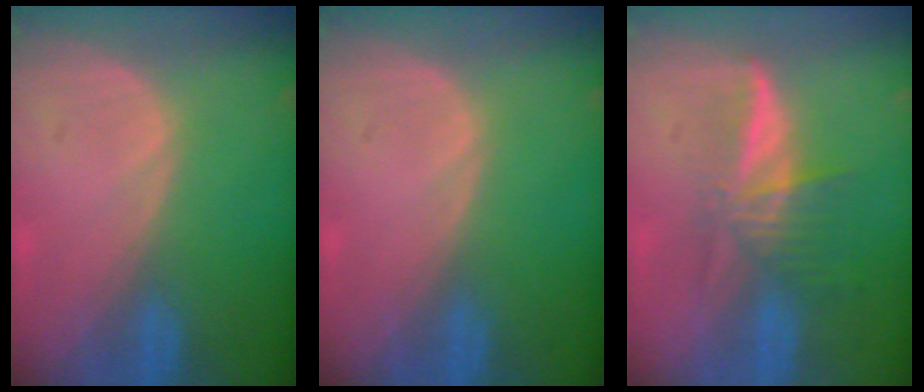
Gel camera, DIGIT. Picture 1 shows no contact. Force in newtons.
{"total": 0.0}
{"total": 5.9, "press": 5.4, "slide": 2.4}